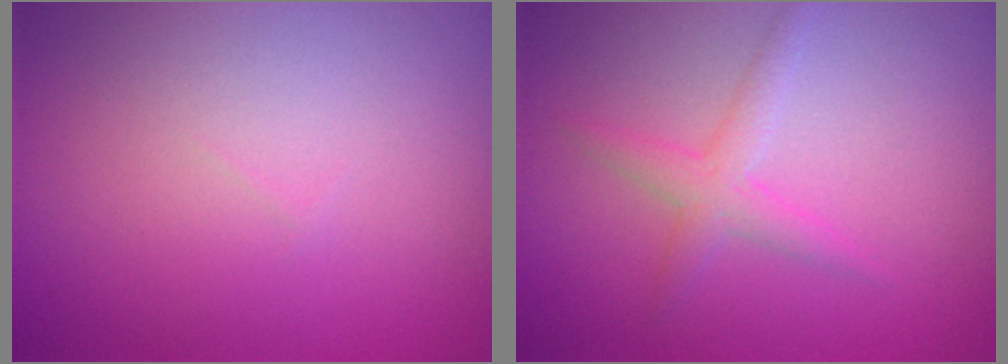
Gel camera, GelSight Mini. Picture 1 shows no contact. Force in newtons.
{"total": 2.0, "press": 2.0, "slide": 0.2}